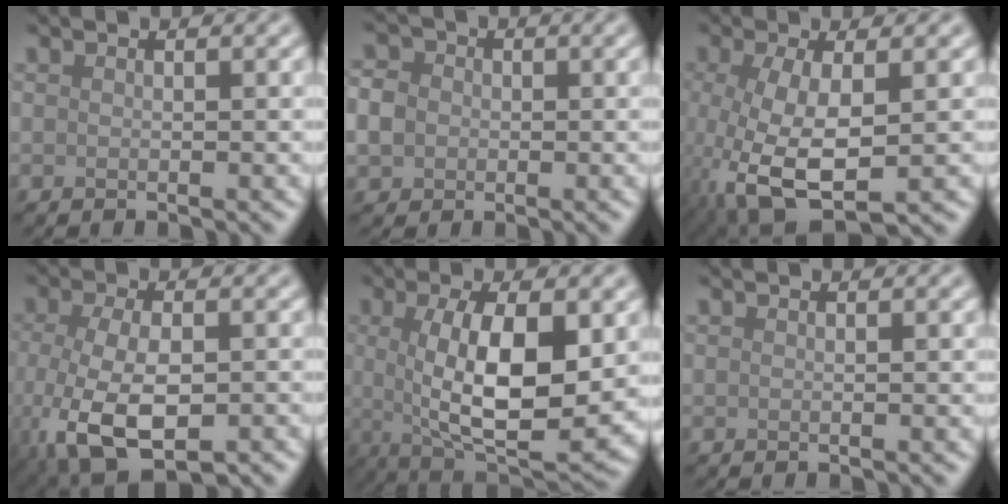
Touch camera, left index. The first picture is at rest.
{"total": 3.7, "force": [-0.3, 3.4, 1.6], "torque": [-0.024, 0.008, -0.015]}
{"total": 7.6, "force": [-2.0, 3.1, 6.6], "torque": [-0.160, -0.014, -0.035]}
{"total": 9.2, "force": [-3.7, 4.6, 7.1], "torque": [-0.156, -0.028, -0.054]}
{"total": 10.5, "force": [0.5, 3.7, 9.8], "torque": [-0.161, -0.011, 0.014]}
{"total": 0.0}